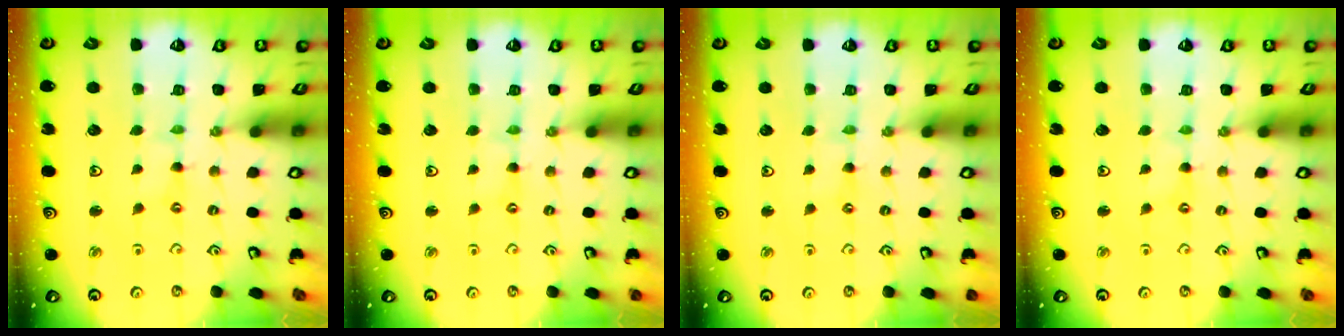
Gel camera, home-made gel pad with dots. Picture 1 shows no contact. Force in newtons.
{"total": 1.2, "press": 1.1, "slide": 0.2}
{"total": 1.1, "press": 1.1, "slide": 0.2}
{"total": 0.5, "press": 0.5, "slide": 0.1}